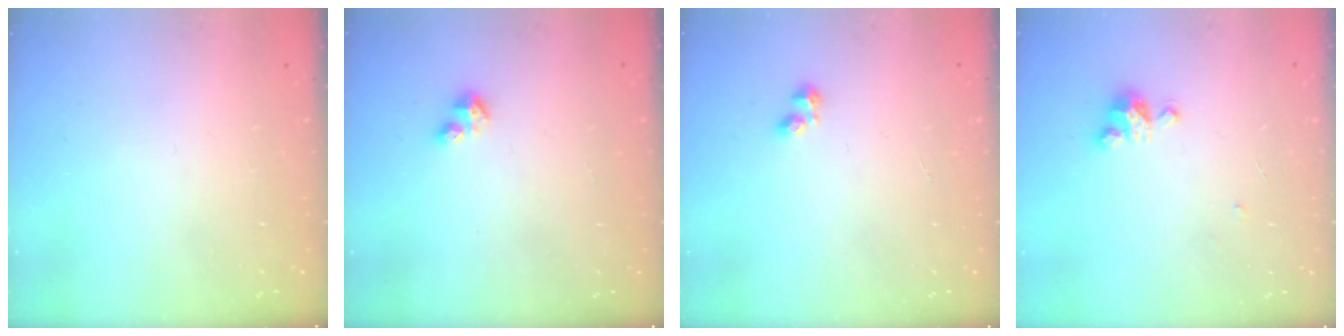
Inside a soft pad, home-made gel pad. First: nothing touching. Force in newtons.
{"total": 2.9, "press": 2.8, "slide": 0.6}
{"total": 2.2, "press": 2.1, "slide": 0.6}
{"total": 4.2, "press": 4.2, "slide": 0.2}